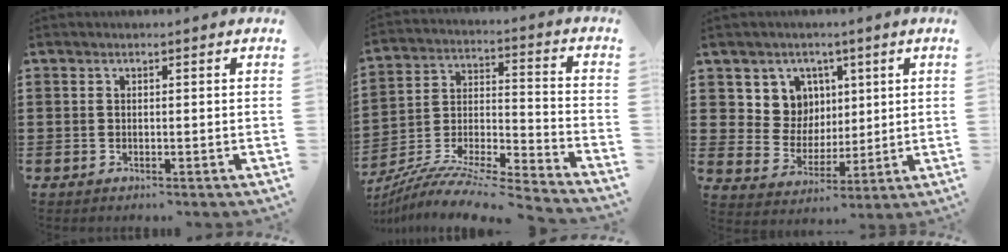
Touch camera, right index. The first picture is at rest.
{"total": 8.4, "force": [-7.8, 0.5, 3.0], "torque": [-0.053, -0.002, -0.157]}
{"total": 7.4, "force": [3.0, 6.7, 1.1], "torque": [-0.054, -0.004, 0.058]}